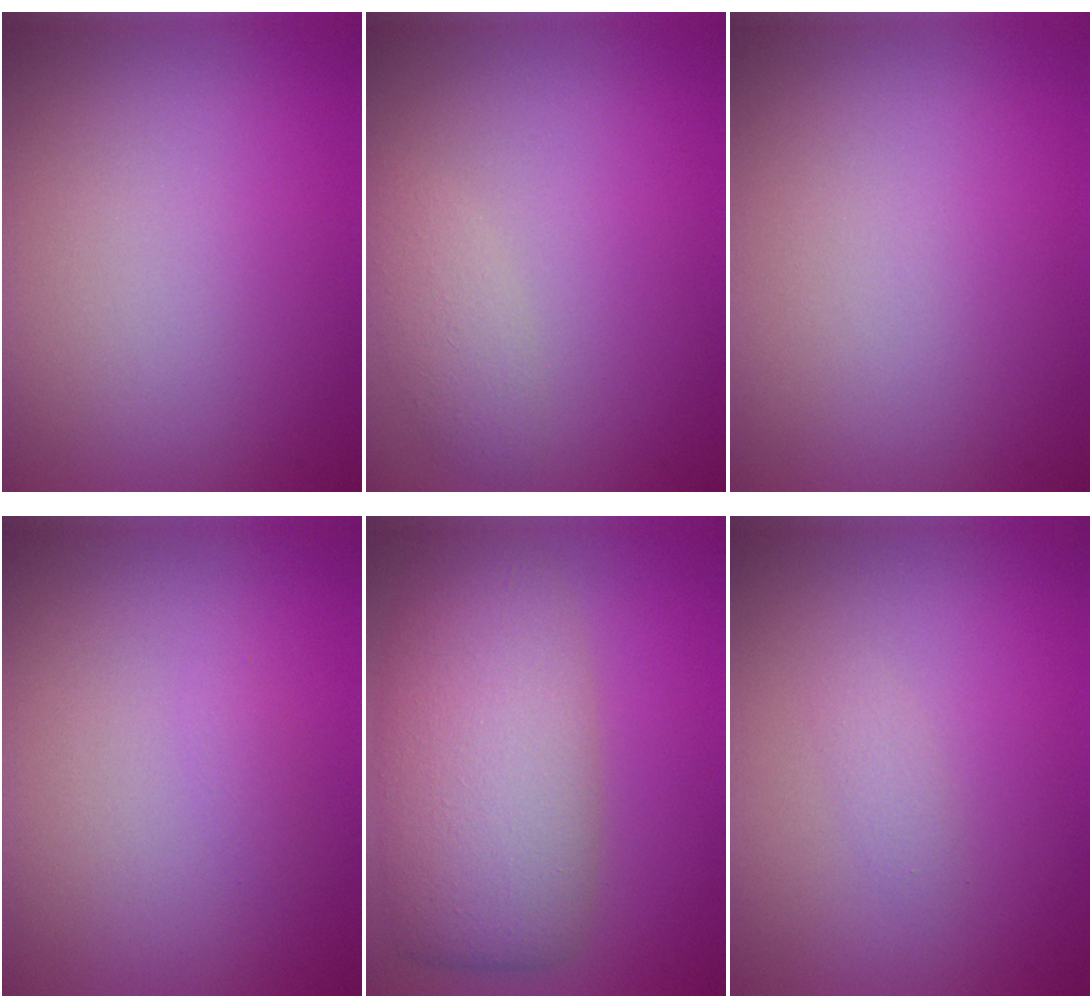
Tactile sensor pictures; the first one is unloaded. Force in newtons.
{"total": 1.7, "press": 1.7, "slide": 0.0}
{"total": 0.0}
{"total": 0.6, "press": 0.6, "slide": 0.0}
{"total": 8.0, "press": 8.0, "slide": 0.5}
{"total": 0.7, "press": 0.7, "slide": 0.0}